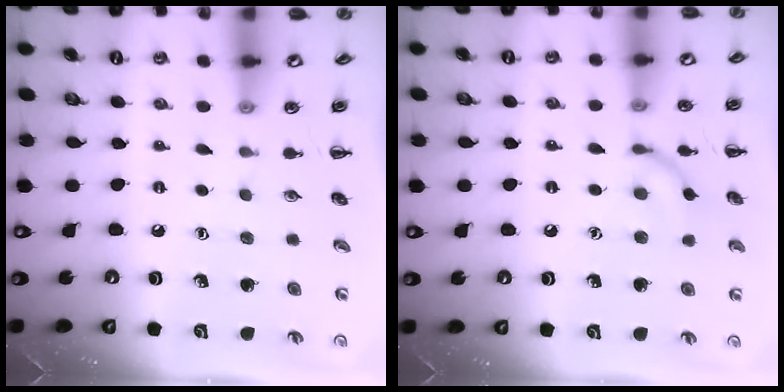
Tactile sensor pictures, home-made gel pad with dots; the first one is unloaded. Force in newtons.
{"total": 8.8, "press": 8.8, "slide": 0.3}